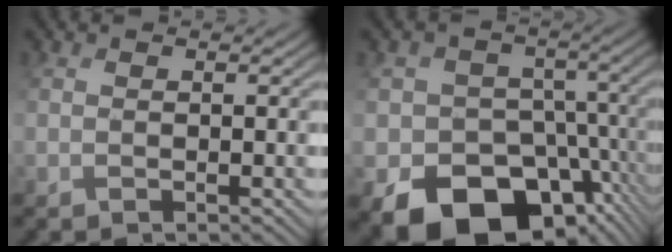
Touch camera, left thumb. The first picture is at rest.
{"total": 13.9, "force": [-6.4, 10.2, 7.0], "torque": [-0.112, -0.041, -0.105]}